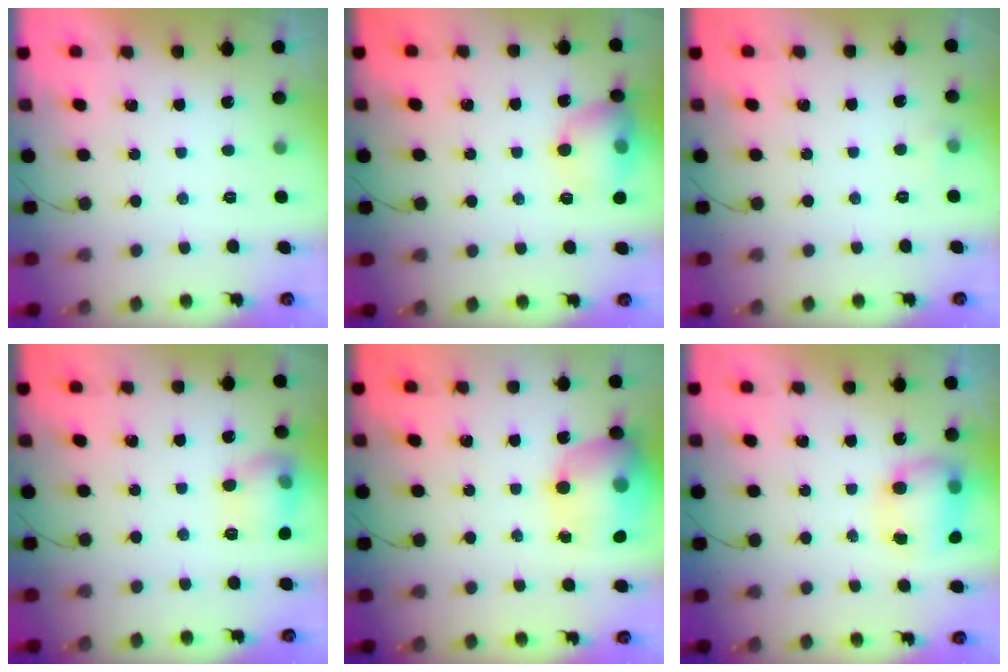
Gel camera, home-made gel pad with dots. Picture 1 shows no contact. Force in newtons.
{"total": 12.3, "press": 12.1, "slide": 2.0}
{"total": 7.5, "press": 3.4, "slide": 6.7}
{"total": 10.6, "press": 10.5, "slide": 0.6}
{"total": 18.1, "press": 17.9, "slide": 2.5}
{"total": 8.1, "press": 8.0, "slide": 1.4}